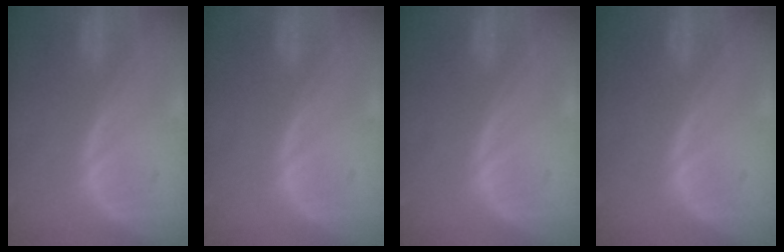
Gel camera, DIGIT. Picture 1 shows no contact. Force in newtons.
{"total": 0.0}
{"total": 0.0}
{"total": 0.0}